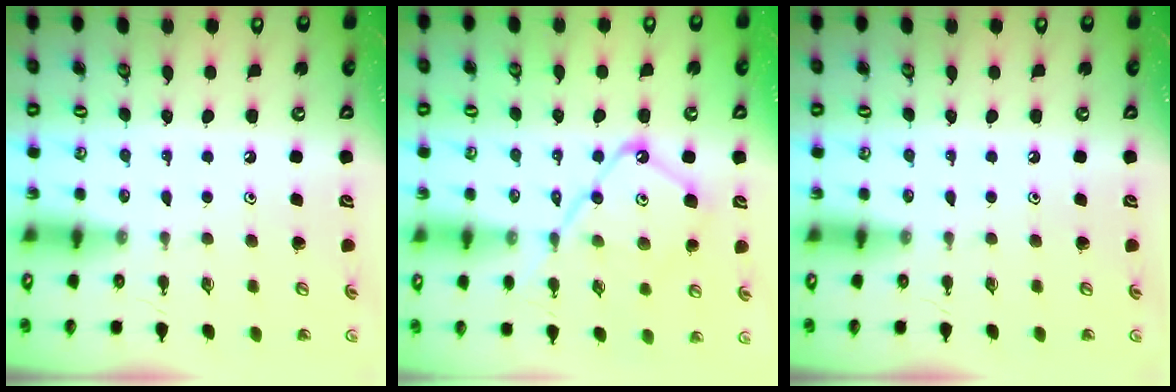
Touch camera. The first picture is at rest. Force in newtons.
{"total": 13.5, "press": 13.4, "slide": 1.1}
{"total": 0.0}